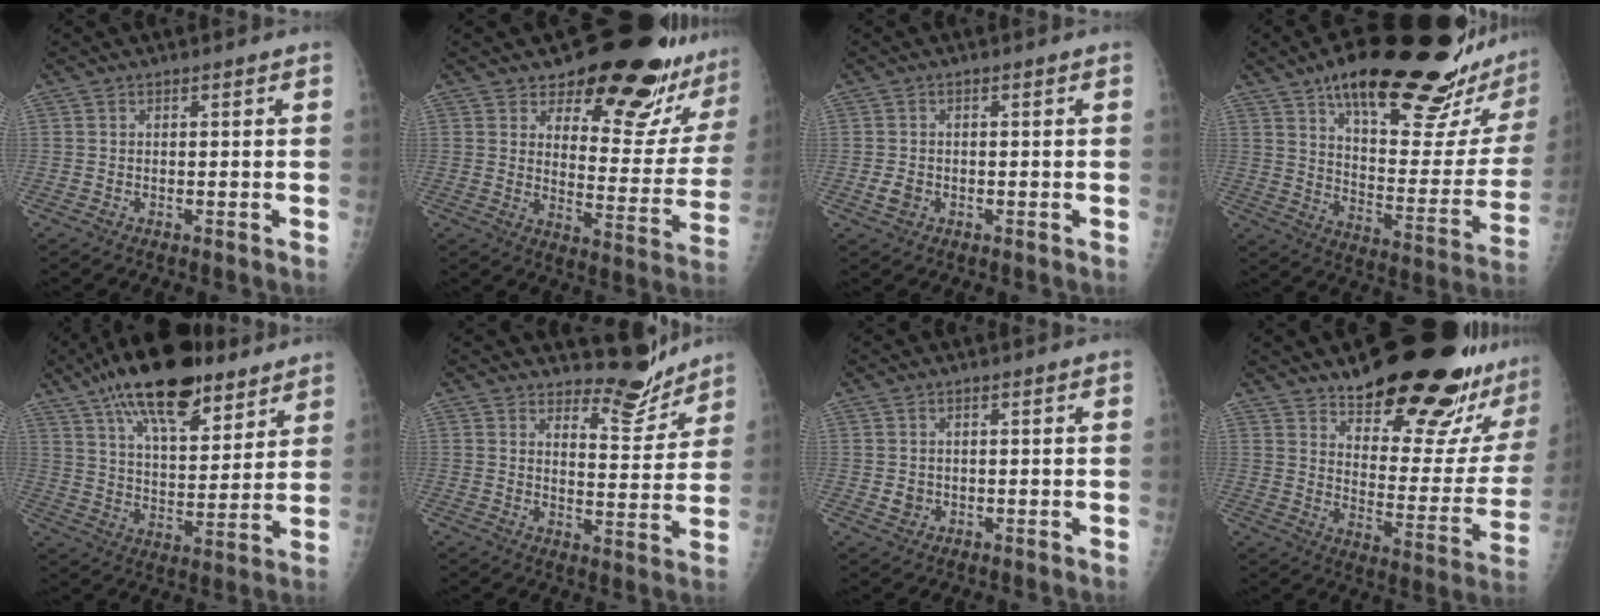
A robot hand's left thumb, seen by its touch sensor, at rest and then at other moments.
{"total": 19.5, "force": [15.9, 6.6, 9.1], "torque": [-0.061, -0.132, 0.198]}
{"total": 2.4, "force": [-0.7, 1.9, 1.2], "torque": [-0.016, 0.002, -0.010]}
{"total": 29.5, "force": [20.4, 8.1, 19.8], "torque": [-0.246, -0.076, 0.295]}
{"total": 21.5, "force": [14.0, 8.9, 13.6], "torque": [-0.194, -0.041, 0.230]}
{"total": 7.4, "force": [7.0, 2.1, 1.2], "torque": [0.011, -0.070, 0.105]}
{"total": 1.9, "force": [-0.1, 1.8, 0.8], "torque": [-0.003, 0.001, 0.005]}
{"total": 25.2, "force": [19.5, 6.8, 14.3], "torque": [-0.160, -0.129, 0.269]}